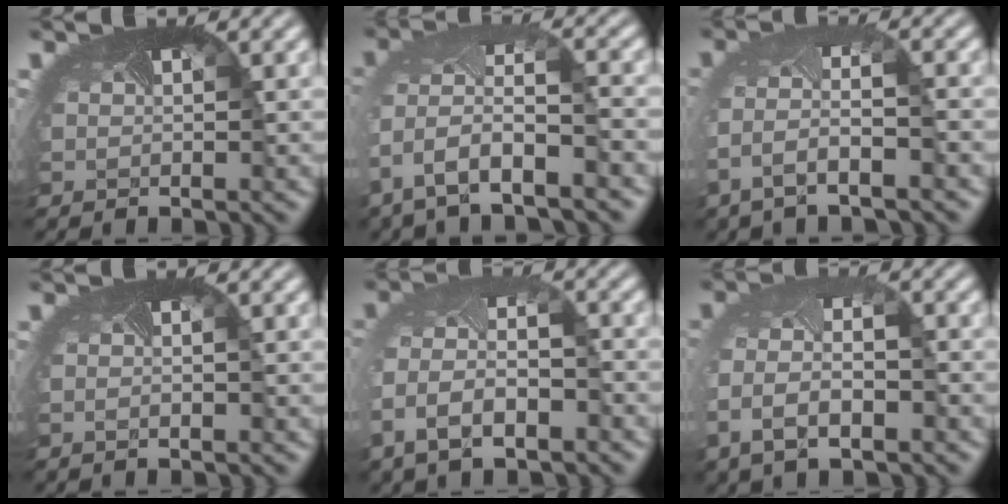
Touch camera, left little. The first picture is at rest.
{"total": 7.6, "force": [-4.1, 3.2, 5.5], "torque": [-0.153, -0.032, -0.056]}
{"total": 3.8, "force": [-2.3, 1.0, 2.9], "torque": [-0.094, -0.010, -0.045]}
{"total": 0.8, "force": [-0.7, -0.1, 0.4], "torque": [-0.010, -0.006, -0.008]}
{"total": 5.9, "force": [-2.8, 3.5, 3.9], "torque": [-0.107, -0.021, -0.045]}
{"total": 5.2, "force": [-2.2, 2.9, 3.7], "torque": [-0.104, -0.016, -0.039]}